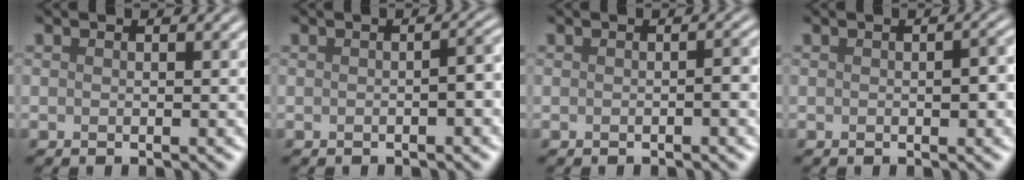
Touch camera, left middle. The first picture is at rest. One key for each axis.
{"total": 2.0, "fx": -0.4, "fy": 0.4, "fz": 1.9, "tx": -0.026, "ty": 0.007, "tz": -0.002}
{"total": 1.2, "fx": -0.3, "fy": 0.2, "fz": 1.2, "tx": -0.016, "ty": 0.004, "tz": -0.002}
{"total": 1.9, "fx": -0.1, "fy": 0.8, "fz": 1.7, "tx": -0.021, "ty": 0.001, "tz": 0.000}